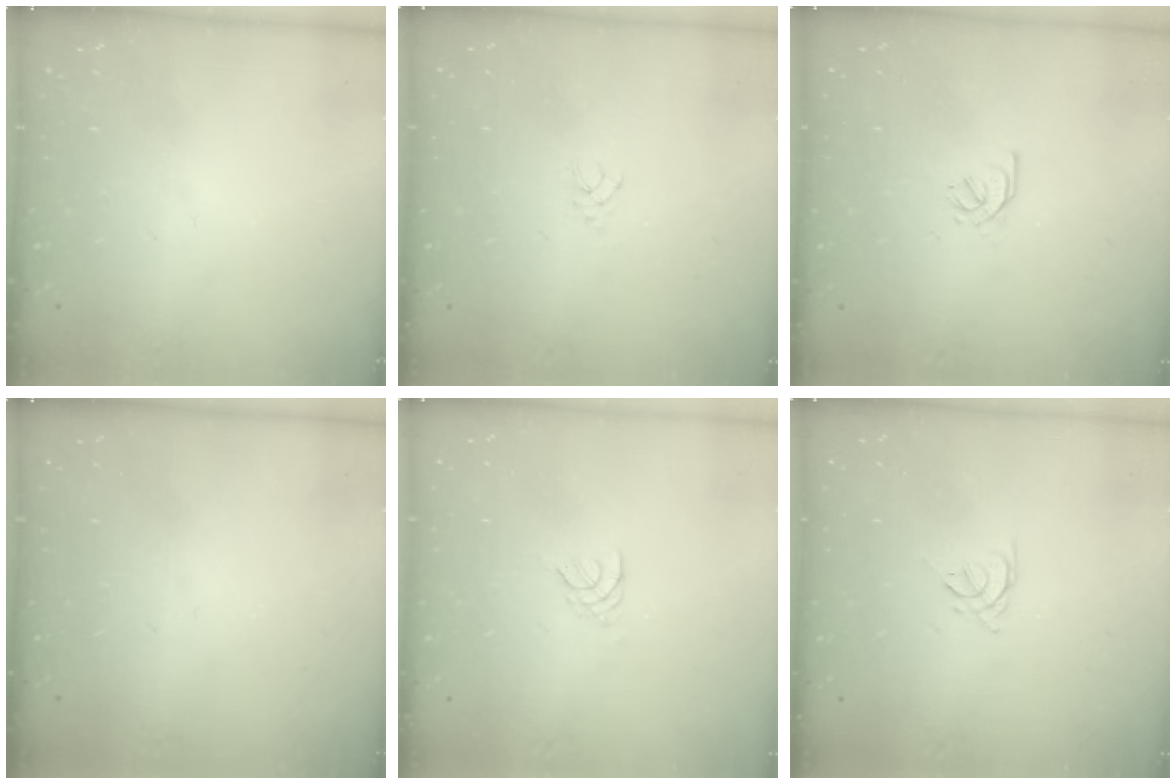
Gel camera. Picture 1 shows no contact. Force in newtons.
{"total": 2.1, "press": 2.1, "slide": 0.3}
{"total": 2.6, "press": 2.5, "slide": 0.7}
{"total": 0.0}
{"total": 2.0, "press": 1.9, "slide": 0.4}
{"total": 2.5, "press": 2.4, "slide": 0.5}